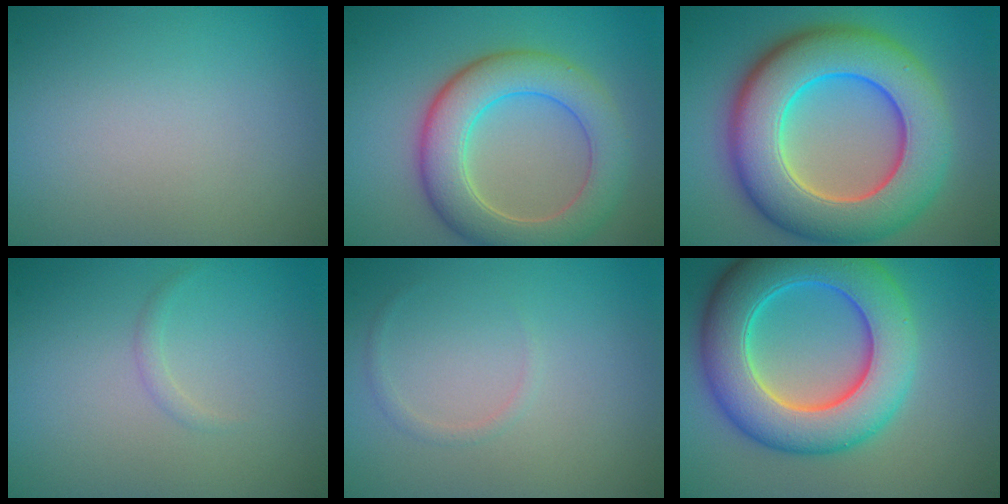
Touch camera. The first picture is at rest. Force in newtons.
{"total": 7.2, "press": 7.1, "slide": 0.6}
{"total": 12.6, "press": 12.5, "slide": 0.8}
{"total": 0.7, "press": 0.7, "slide": 0.0}
{"total": 0.7, "press": 0.7, "slide": 0.0}
{"total": 10.6, "press": 10.6, "slide": 0.2}